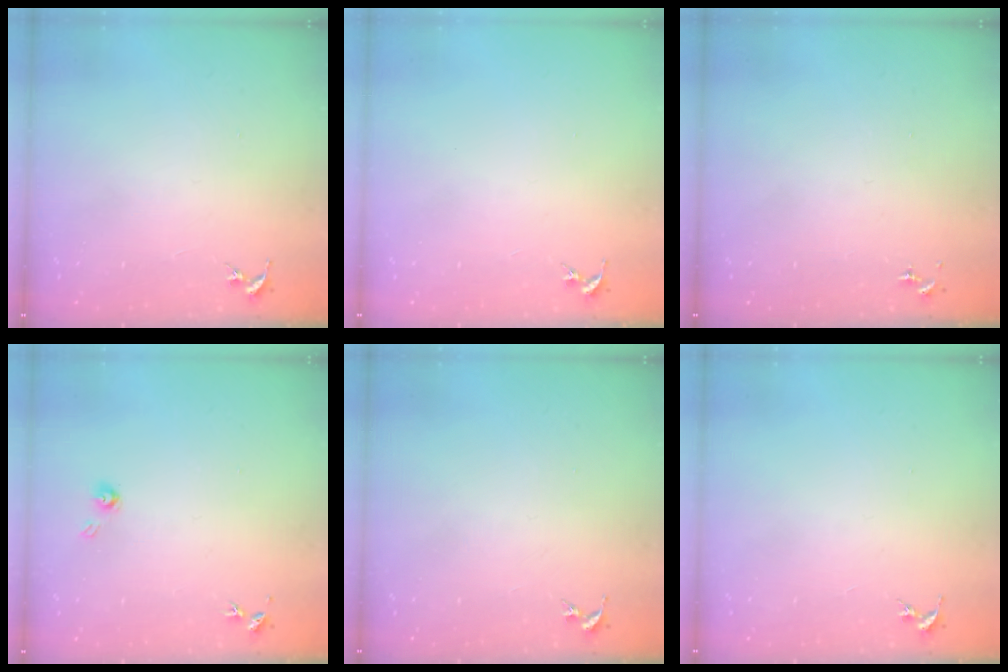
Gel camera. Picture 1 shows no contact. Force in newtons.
{"total": 0.0}
{"total": 0.0}
{"total": 4.1, "press": 4.1, "slide": 0.4}
{"total": 0.0}
{"total": 0.0}